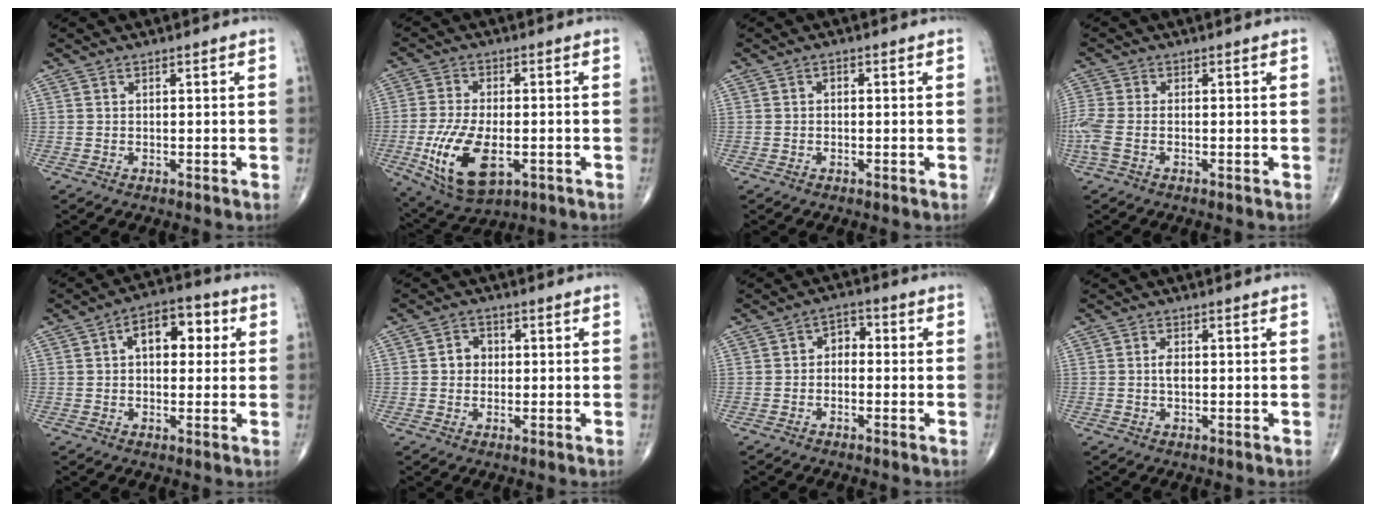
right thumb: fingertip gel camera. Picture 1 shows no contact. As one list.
[{"total": 13.9, "force": [-3.9, 7.0, 11.4], "torque": [-0.218, -0.004, -0.058]}, {"total": 0.7, "force": [0.0, 0.6, 0.4], "torque": [-0.004, 0.000, -0.005]}, {"total": 5.4, "force": [-1.6, 2.7, 4.4], "torque": [-0.132, 0.004, -0.034]}, {"total": 9.3, "force": [2.2, 5.5, 7.1], "torque": [-0.077, 0.018, 0.024]}, {"total": 3.4, "force": [0.2, 3.0, 1.6], "torque": [-0.009, 0.008, -0.003]}, {"total": 3.4, "force": [-0.5, 2.5, 2.2], "torque": [-0.016, 0.015, -0.023]}, {"total": 1.7, "force": [0.0, 0.9, 1.5], "torque": [-0.029, -0.002, -0.003]}]